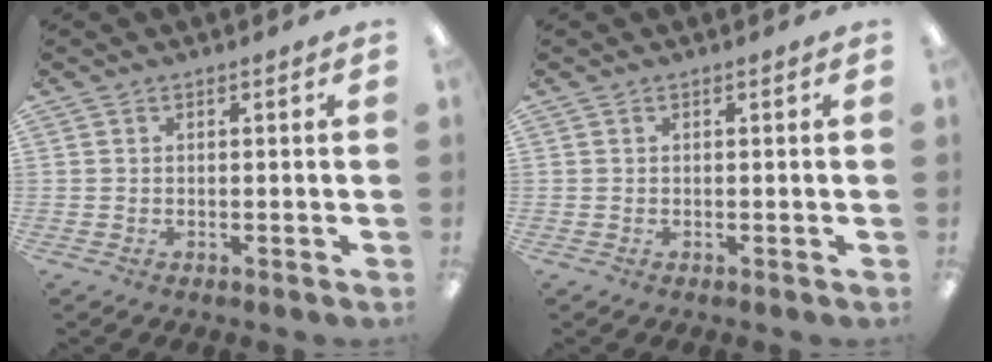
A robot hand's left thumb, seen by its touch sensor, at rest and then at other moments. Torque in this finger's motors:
{"motor_torque": [-0.06, 0.06, 0.00, 0.00, 0.00]}